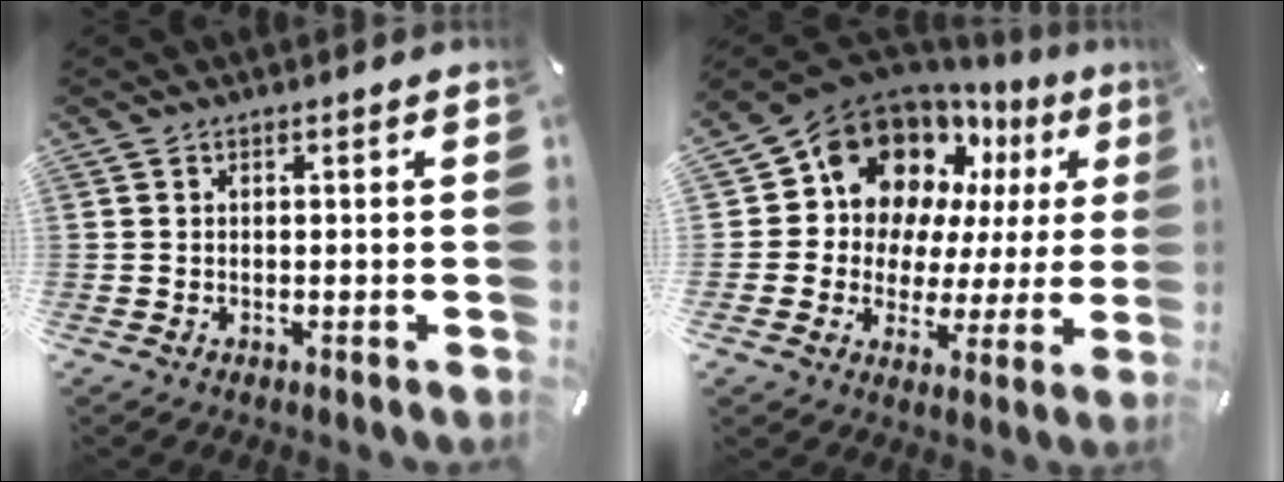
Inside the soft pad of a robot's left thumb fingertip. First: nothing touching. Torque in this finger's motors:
{"motor_torque": [0.96, 0.92, 2.11, -0.66, 0.15]}